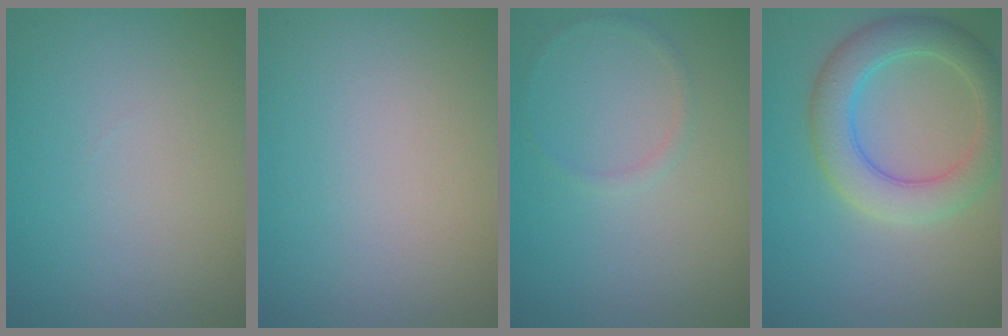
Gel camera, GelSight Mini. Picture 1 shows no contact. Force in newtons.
{"total": 0.0}
{"total": 0.8, "press": 0.8, "slide": 0.1}
{"total": 5.2, "press": 5.2, "slide": 0.2}